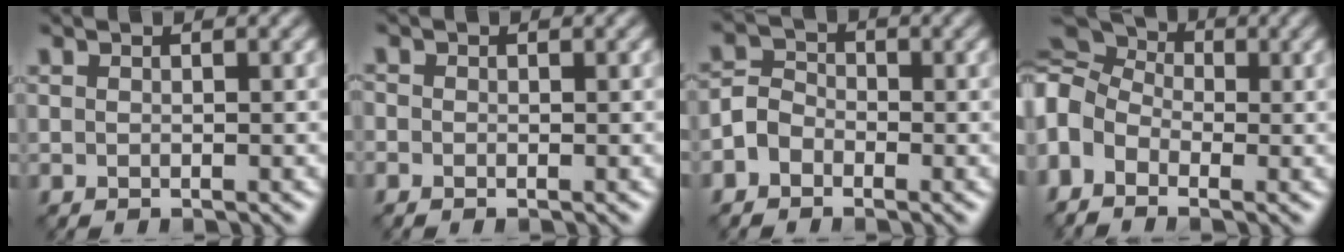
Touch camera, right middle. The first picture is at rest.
{"total": 0.7, "force": [-0.5, 0.5, 0.1], "torque": [0.009, -0.004, -0.013]}
{"total": 2.6, "force": [-1.6, 1.9, 0.7], "torque": [-0.001, 0.004, -0.038]}
{"total": 10.6, "force": [-0.8, 8.3, 6.5], "torque": [-0.152, 0.018, -0.042]}